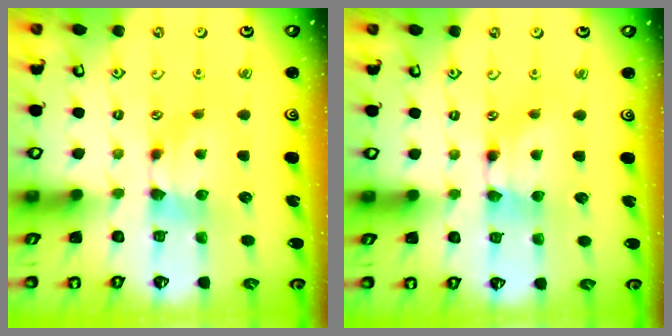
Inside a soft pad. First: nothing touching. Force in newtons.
{"total": 1.8, "press": 1.8, "slide": 0.2}